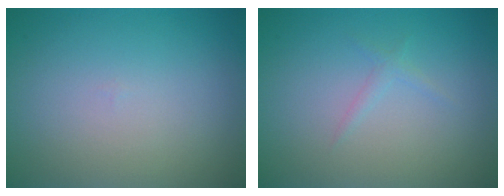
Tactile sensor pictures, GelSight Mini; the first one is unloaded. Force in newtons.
{"total": 0.7, "press": 0.7, "slide": 0.1}